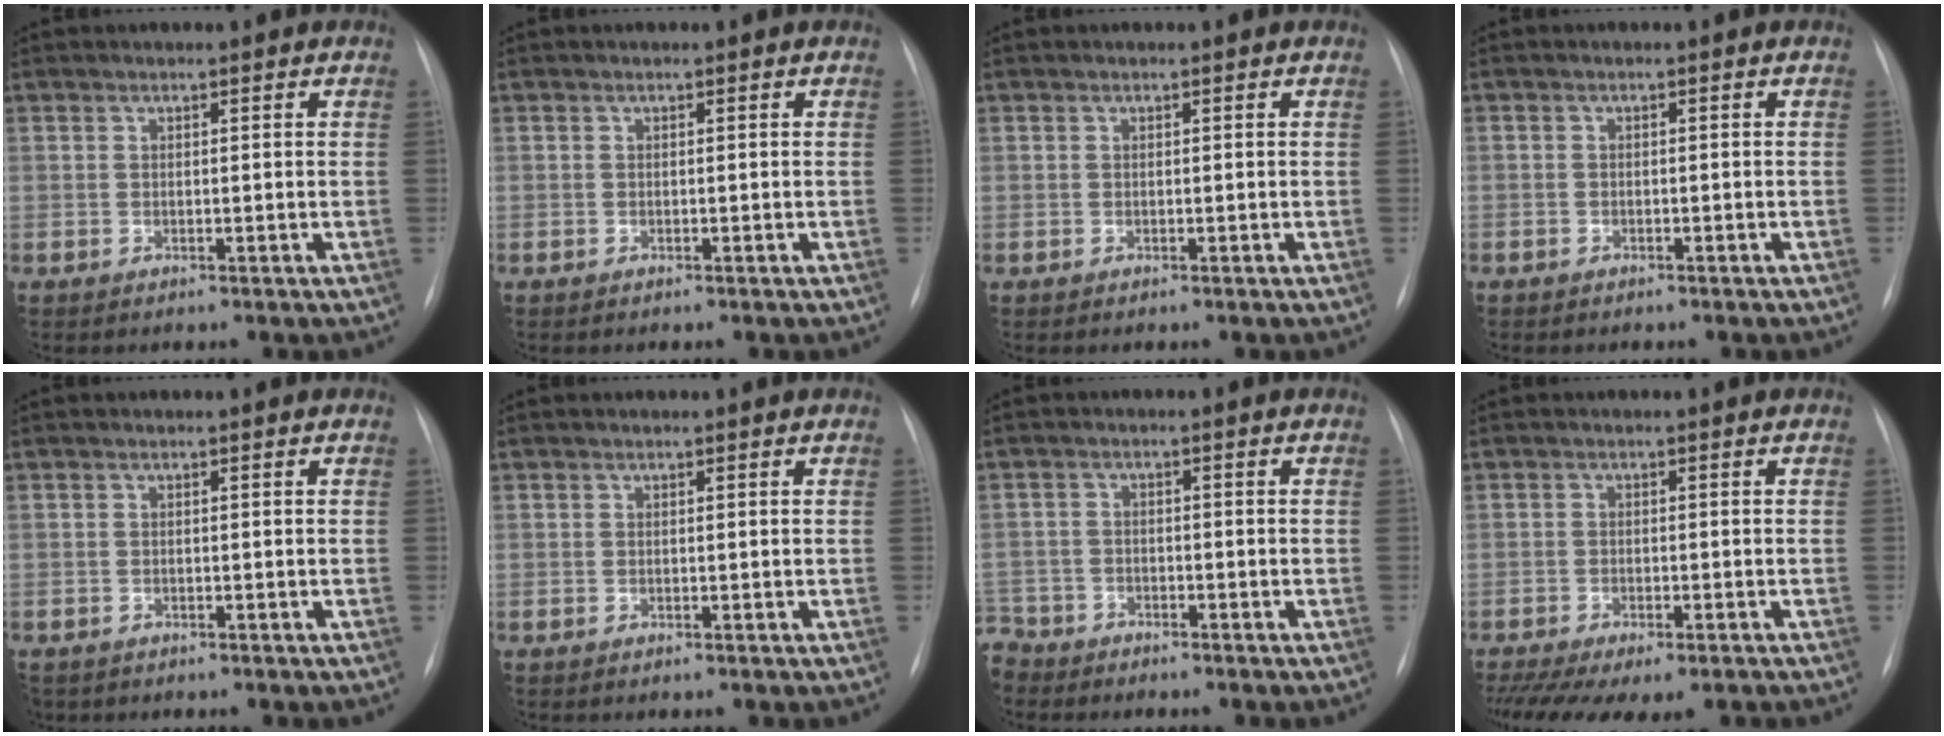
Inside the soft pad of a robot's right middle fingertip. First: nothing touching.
{"total": 0.0}
{"total": 0.0}
{"total": 1.2, "force": [-0.8, 0.8, 0.1], "torque": [-0.009, 0.003, -0.010]}
{"total": 1.8, "force": [-1.3, 1.1, 0.3], "torque": [-0.008, 0.001, -0.016]}
{"total": 0.0}
{"total": 5.3, "force": [-4.6, 2.6, -0.2], "torque": [0.006, -0.005, -0.090]}
{"total": 12.4, "force": [-9.4, 4.2, 6.9], "torque": [-0.138, -0.009, -0.132]}